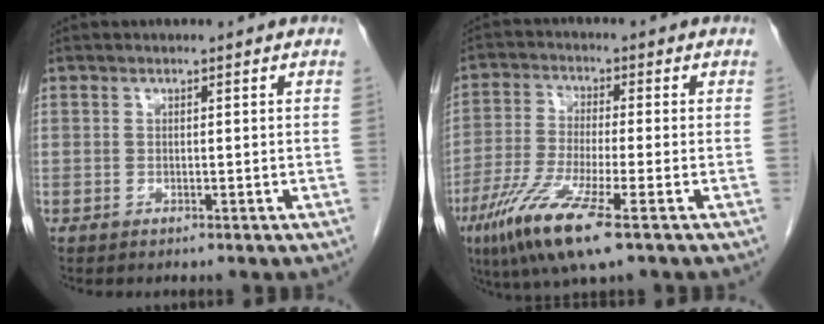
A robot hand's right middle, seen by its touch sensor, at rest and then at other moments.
{"total": 11.0, "force": [-5.8, 0.6, 9.3], "torque": [-0.195, -0.031, -0.109]}